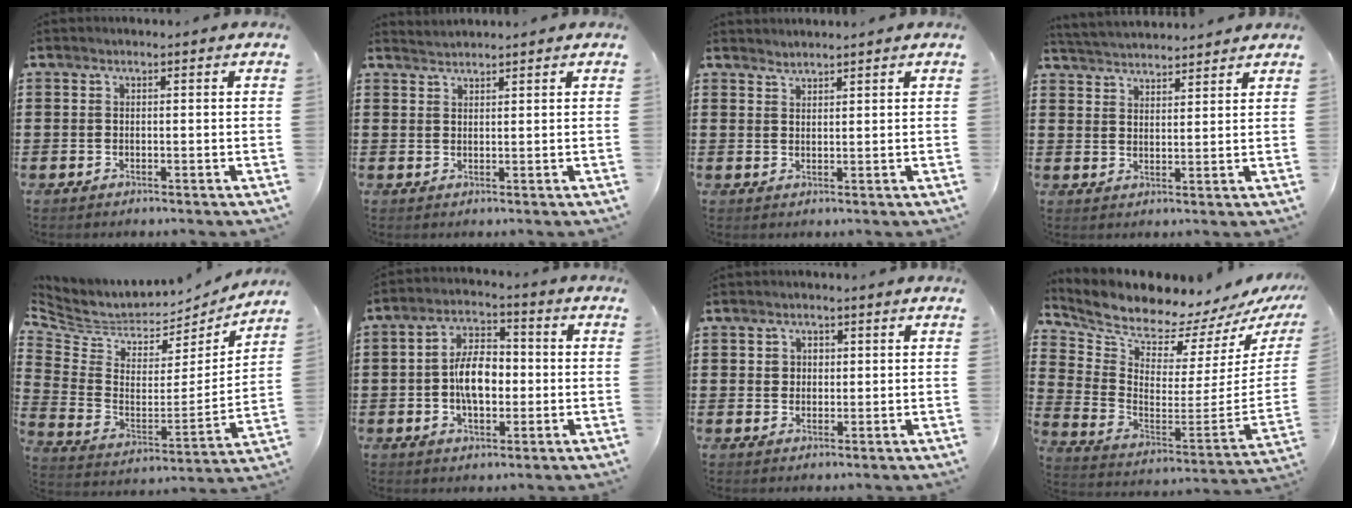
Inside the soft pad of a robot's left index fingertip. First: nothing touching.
{"total": 1.5, "force": [1.4, -0.2, -0.2], "torque": [0.000, 0.001, 0.030]}
{"total": 1.5, "force": [1.5, 0.0, -0.3], "torque": [0.001, 0.000, 0.031]}
{"total": 3.5, "force": [3.5, 0.0, -0.1], "torque": [-0.013, -0.013, 0.064]}
{"total": 4.6, "force": [4.0, 2.1, 0.8], "torque": [-0.047, -0.045, 0.069]}
{"total": 7.4, "force": [-0.7, 4.2, 6.1], "torque": [-0.119, 0.005, -0.020]}
{"total": 2.1, "force": [1.1, 1.8, 0.4], "torque": [-0.008, 0.004, 0.017]}
{"total": 6.7, "force": [6.6, 0.7, 0.9], "torque": [-0.067, -0.083, 0.110]}